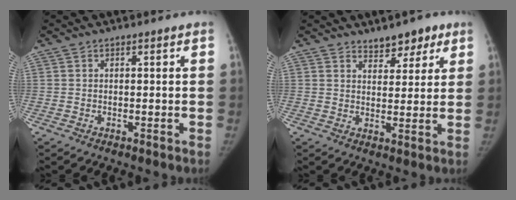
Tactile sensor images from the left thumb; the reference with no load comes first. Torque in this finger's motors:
{"motor_torque": [0.05, 0.06, 0.60, -0.33, -0.01]}